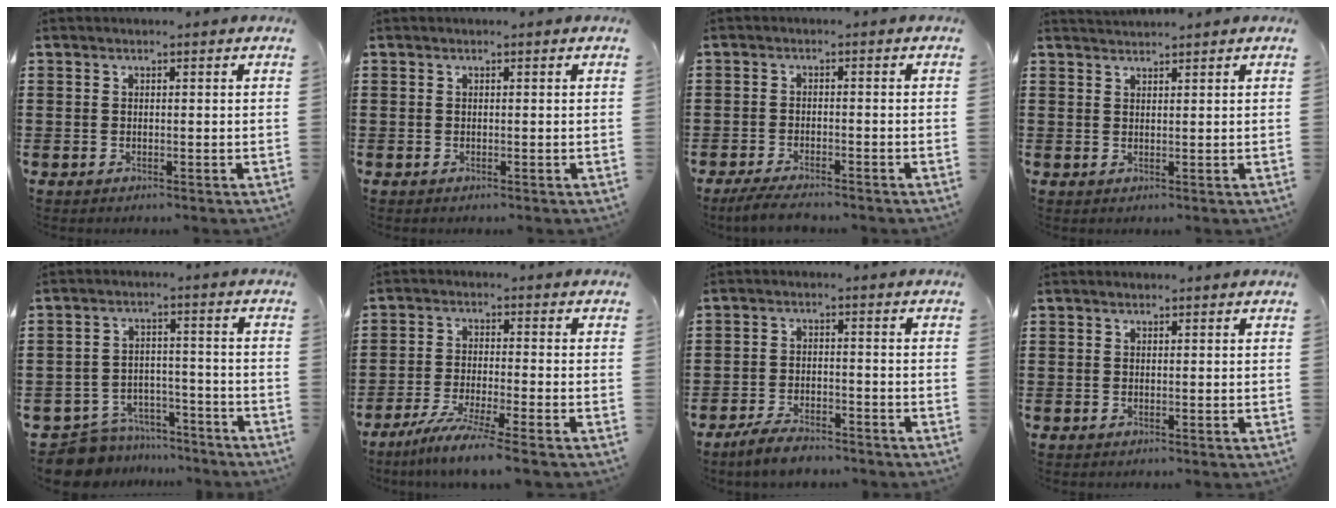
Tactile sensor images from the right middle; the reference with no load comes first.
{"total": 0.0}
{"total": 3.3, "force": [-3.0, 0.3, 1.2], "torque": [-0.034, -0.006, -0.063]}
{"total": 1.6, "force": [1.6, 0.0, 0.0], "torque": [-0.003, 0.001, 0.030]}
{"total": 7.2, "force": [-7.0, 1.5, 0.6], "torque": [-0.024, 0.013, -0.144]}
{"total": 5.4, "force": [-4.6, -0.6, 2.8], "torque": [-0.063, -0.023, -0.090]}
{"total": 4.2, "force": [-3.8, 0.9, 1.5], "torque": [-0.032, 0.004, -0.078]}
{"total": 0.0}